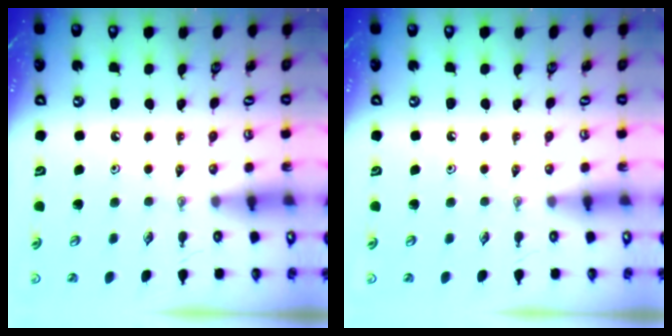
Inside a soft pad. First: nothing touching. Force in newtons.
{"total": 0.0}